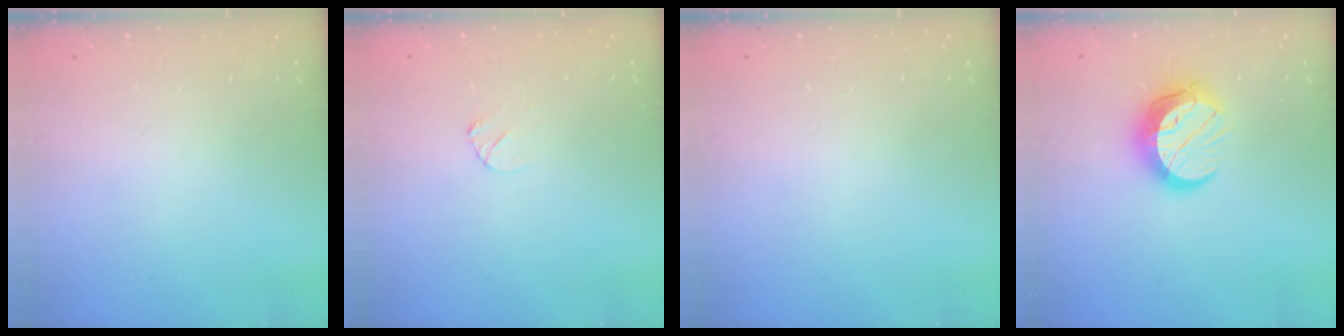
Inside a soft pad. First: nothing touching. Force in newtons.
{"total": 2.8, "press": 2.8, "slide": 0.3}
{"total": 0.0}
{"total": 11.2, "press": 11.2, "slide": 0.9}